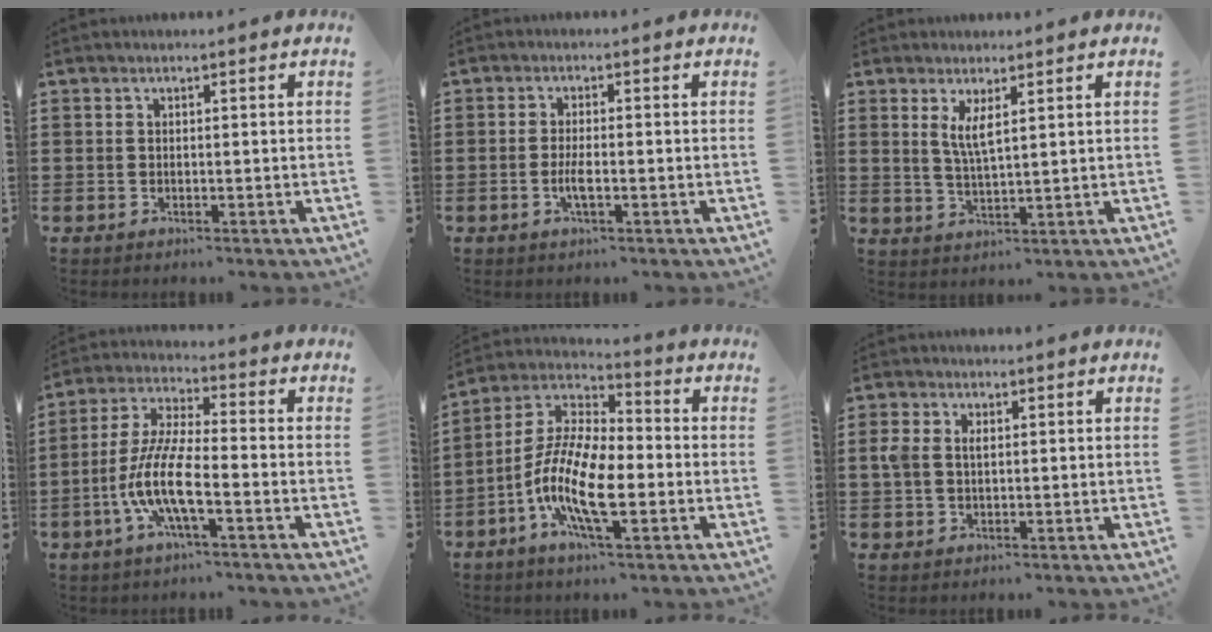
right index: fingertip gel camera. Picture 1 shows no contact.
{"total": 2.9, "force": [-0.9, 0.6, 2.7], "torque": [-0.055, -0.004, -0.018]}
{"total": 3.5, "force": [1.6, 0.6, 3.1], "torque": [-0.067, 0.000, 0.027]}
{"total": 9.2, "force": [-3.6, 1.8, 8.3], "torque": [-0.200, -0.018, -0.077]}
{"total": 12.5, "force": [-4.2, 4.4, 11.0], "torque": [-0.260, -0.017, -0.088]}
{"total": 2.6, "force": [0.5, 1.6, 1.9], "torque": [-0.049, 0.006, 0.006]}